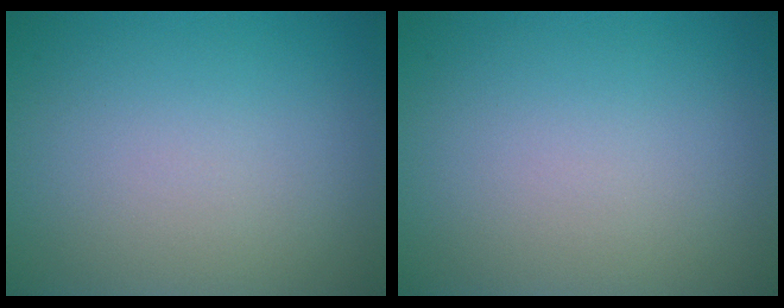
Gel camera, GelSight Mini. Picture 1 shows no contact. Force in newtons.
{"total": 0.0}